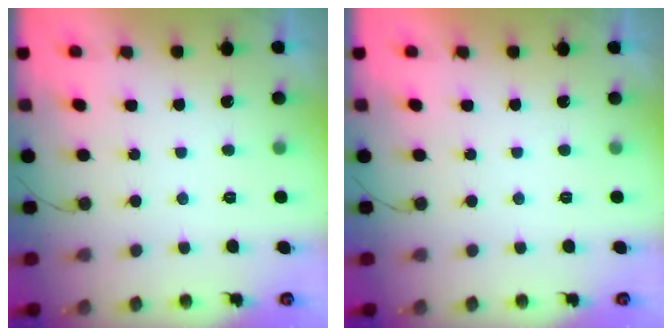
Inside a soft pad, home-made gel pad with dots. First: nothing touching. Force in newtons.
{"total": 1.8, "press": 1.8, "slide": 0.1}